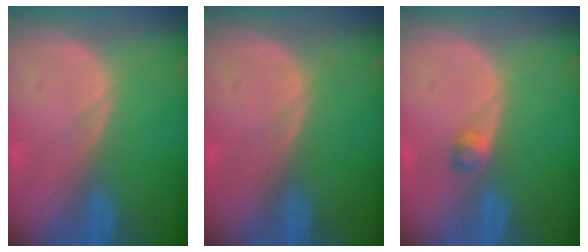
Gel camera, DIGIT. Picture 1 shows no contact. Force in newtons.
{"total": 0.0}
{"total": 2.0, "press": 1.7, "slide": 1.1}